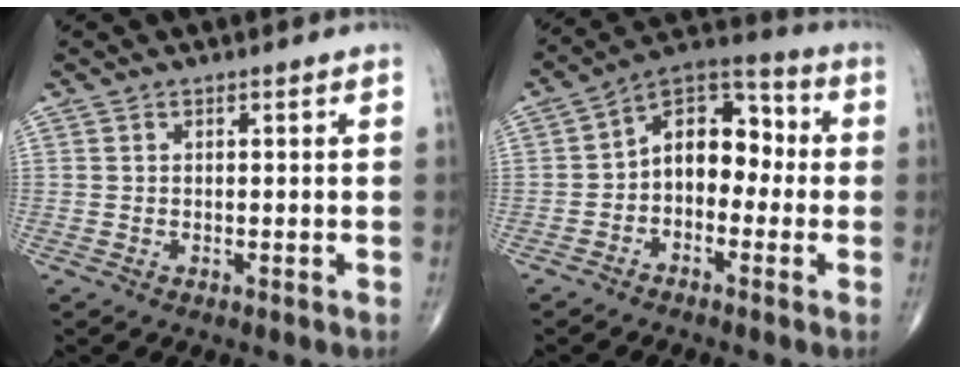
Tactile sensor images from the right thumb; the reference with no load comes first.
{"total": 11.1, "force": [-1.1, 7.5, 8.1], "torque": [-0.089, 0.045, -0.039]}